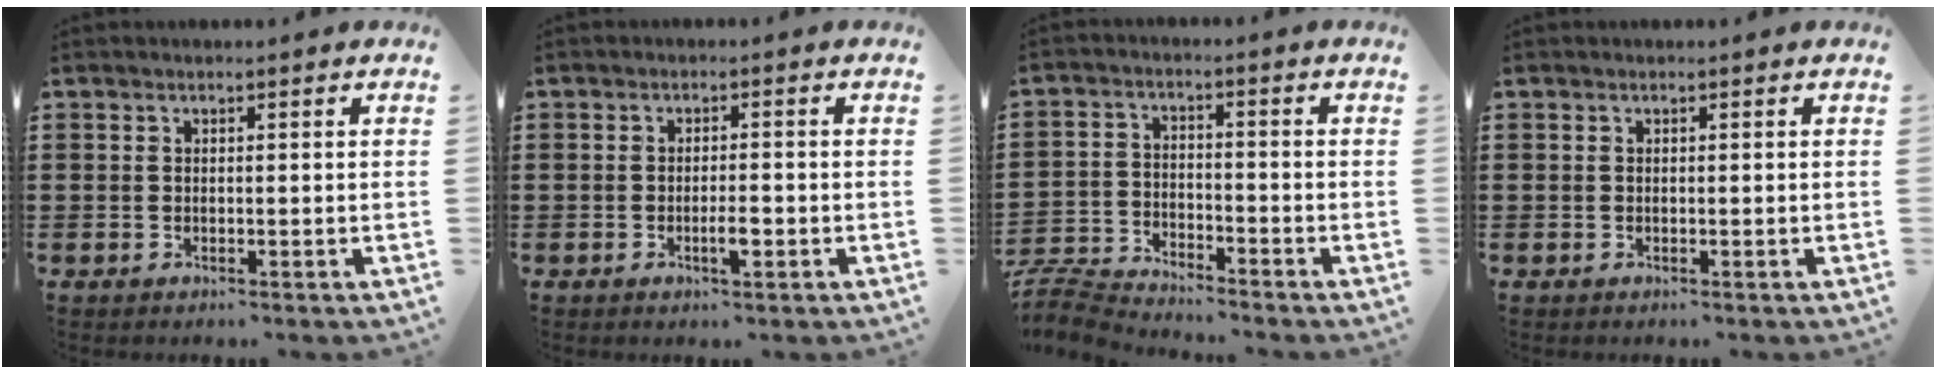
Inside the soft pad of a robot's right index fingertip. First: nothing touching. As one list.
[{"total": 2.8, "force": [-1.0, 0.7, 2.5], "torque": [-0.043, 0.001, -0.017]}, {"total": 5.9, "force": [-5.8, 0.5, 0.7], "torque": [-0.036, -0.001, -0.122]}, {"total": 0.0}]